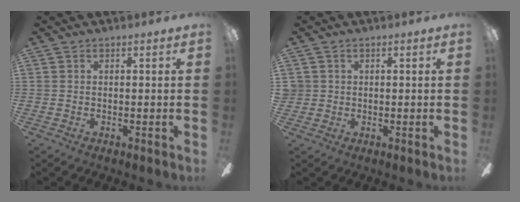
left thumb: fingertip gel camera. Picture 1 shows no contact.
{"total": 2.0, "force": [0.5, 2.0, 0.1], "torque": [-0.007, 0.004, 0.009]}